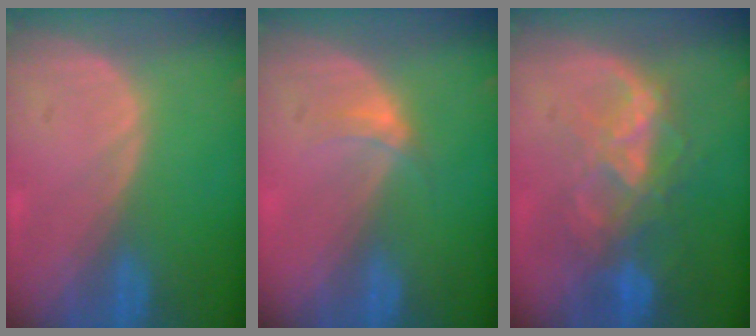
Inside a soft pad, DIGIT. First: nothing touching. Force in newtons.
{"total": 2.3, "press": 1.9, "slide": 1.3}
{"total": 8.3, "press": 7.4, "slide": 3.8}